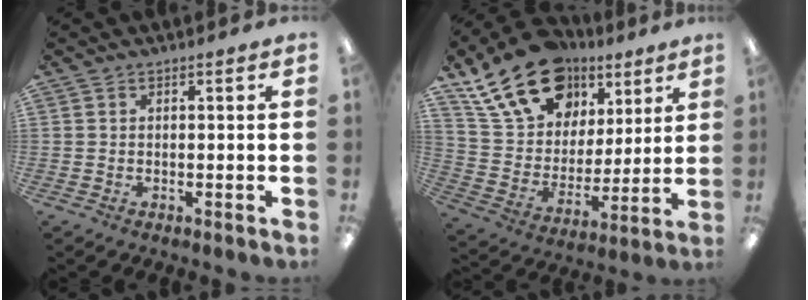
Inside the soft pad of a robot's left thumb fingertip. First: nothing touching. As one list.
[{"total": 21.0, "force": [13.7, 13.1, 9.0], "torque": [-0.167, -0.070, 0.253]}]